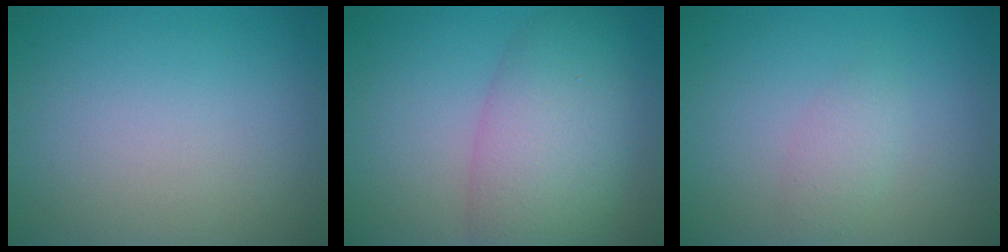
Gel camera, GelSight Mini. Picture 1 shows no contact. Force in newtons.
{"total": 7.4, "press": 7.4, "slide": 0.2}
{"total": 1.6, "press": 1.6, "slide": 0.0}